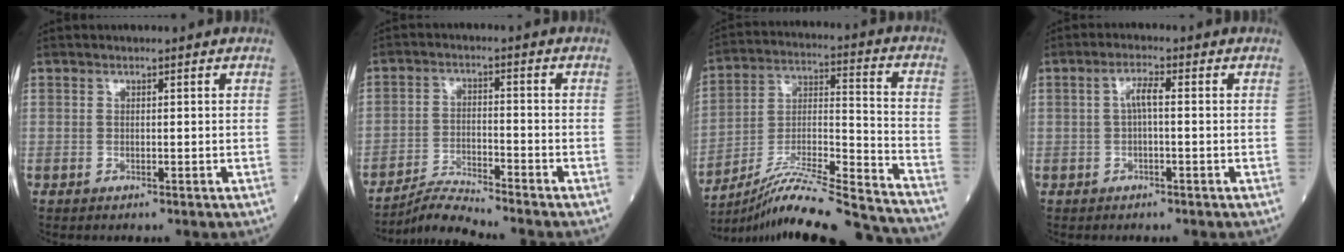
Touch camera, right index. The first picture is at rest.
{"total": 5.3, "force": [-5.0, -1.4, 0.3], "torque": [-0.014, -0.015, -0.094]}
{"total": 26.2, "force": [-24.1, -0.2, 10.3], "torque": [-0.149, -0.022, -0.373]}
{"total": 2.7, "force": [0.0, 0.5, 2.7], "torque": [-0.051, 0.008, 0.001]}